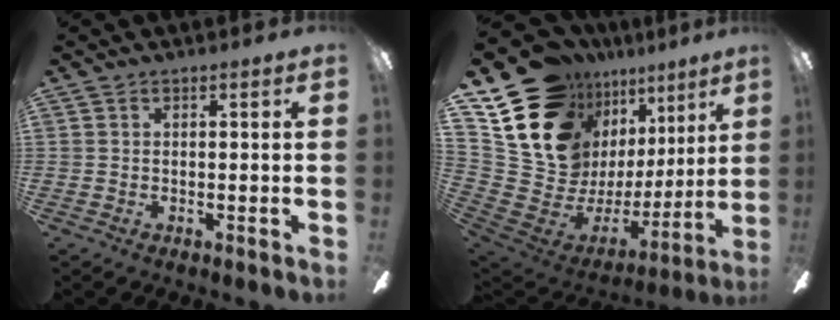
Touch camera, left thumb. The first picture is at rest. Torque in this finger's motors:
{"motor_torque": [2.51, 2.50, 1.44, -1.33, 0.13]}